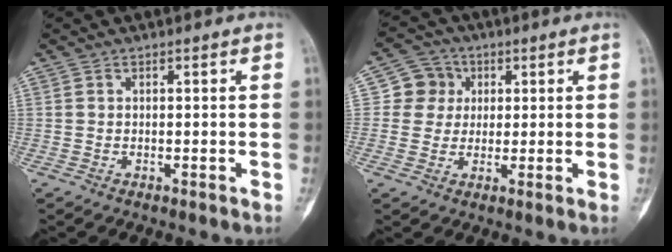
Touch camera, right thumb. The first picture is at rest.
{"total": 6.2, "force": [1.4, 6.0, 1.2], "torque": [0.021, 0.006, 0.017]}